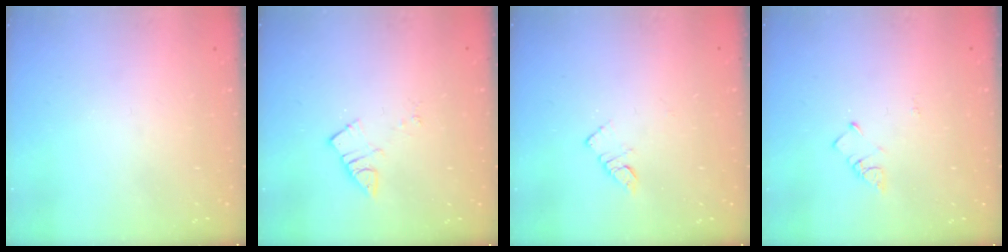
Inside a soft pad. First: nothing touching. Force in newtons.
{"total": 4.5, "press": 4.5, "slide": 0.4}
{"total": 3.9, "press": 3.8, "slide": 0.4}
{"total": 2.8, "press": 2.8, "slide": 0.5}